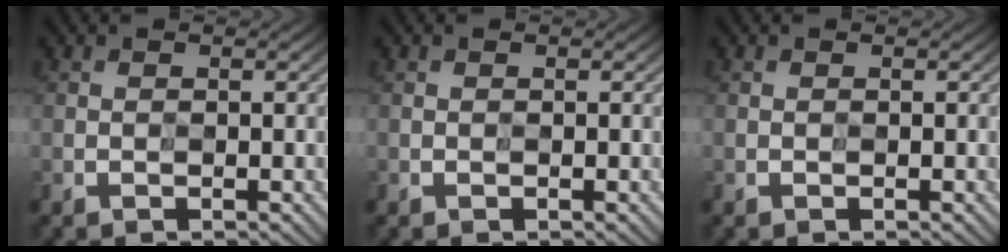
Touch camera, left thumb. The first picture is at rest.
{"total": 0.0}
{"total": 0.0}